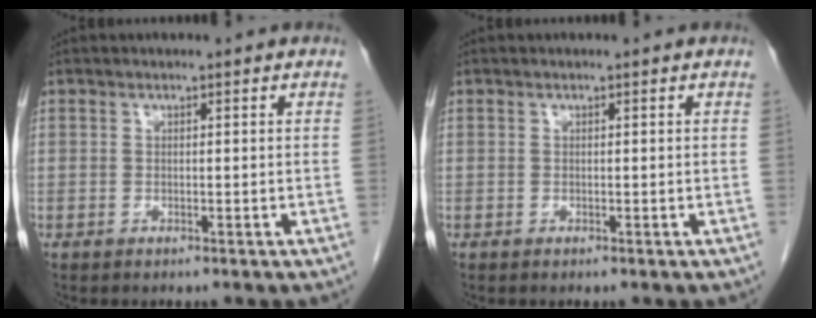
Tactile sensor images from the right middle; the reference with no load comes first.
{"total": 0.0}